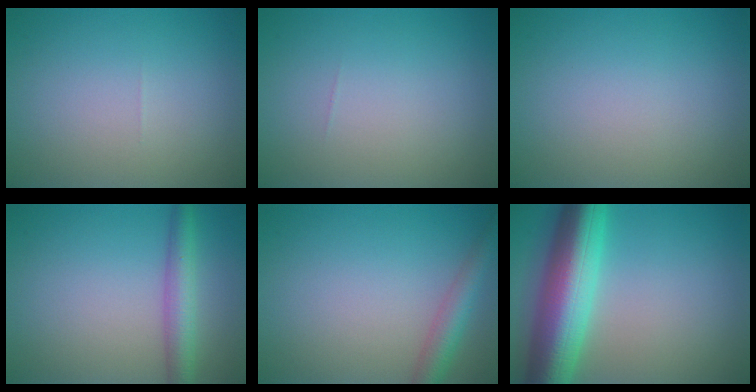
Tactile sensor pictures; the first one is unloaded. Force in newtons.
{"total": 0.0}
{"total": 0.0}
{"total": 3.6, "press": 3.6, "slide": 0.1}
{"total": 3.2, "press": 3.2, "slide": 0.1}
{"total": 10.5, "press": 10.5, "slide": 0.2}